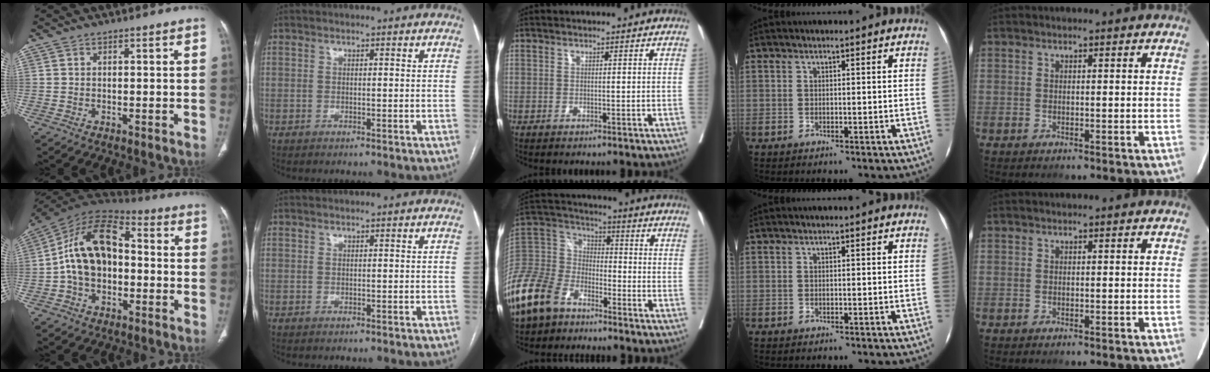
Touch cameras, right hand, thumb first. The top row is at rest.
{"thumb": {"total": 15.7, "force": [-0.8, 10.2, 11.9], "torque": [-0.197, 0.044, -0.025]}, "middle": {"total": 17.1, "force": [-11.8, 9.6, 7.9], "torque": [-0.209, 0.002, -0.231]}}